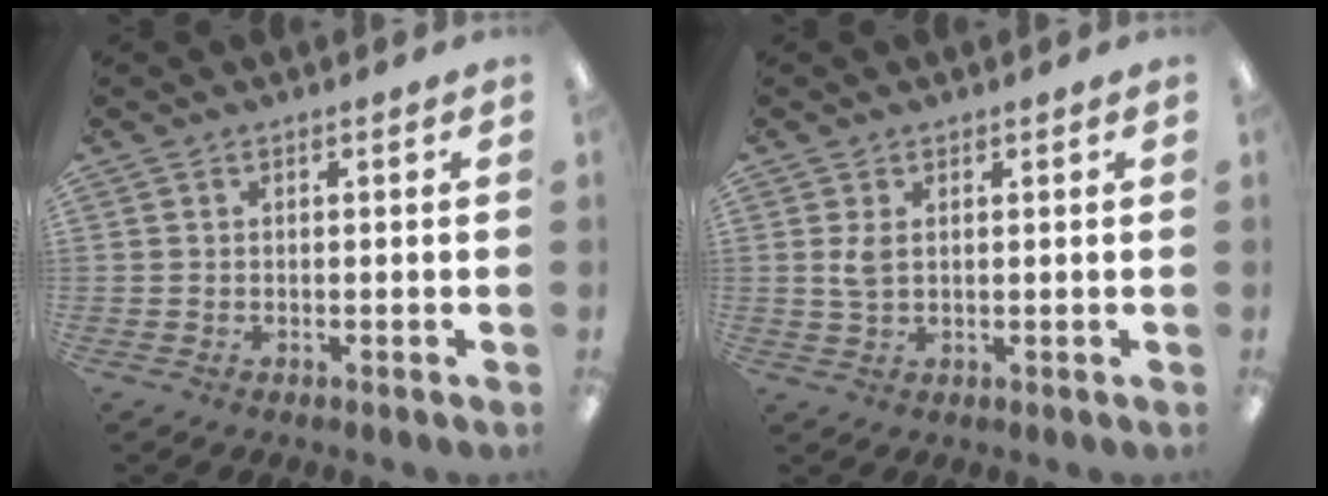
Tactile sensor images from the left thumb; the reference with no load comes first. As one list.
[{"total": 3.2, "force": [0.9, 1.9, 2.4], "torque": [-0.051, -0.003, 0.011]}]